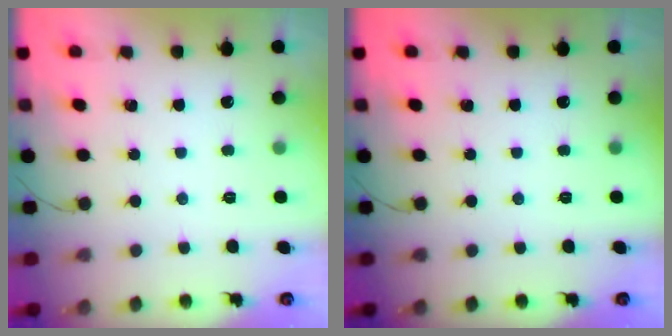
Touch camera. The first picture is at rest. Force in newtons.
{"total": 0.0}